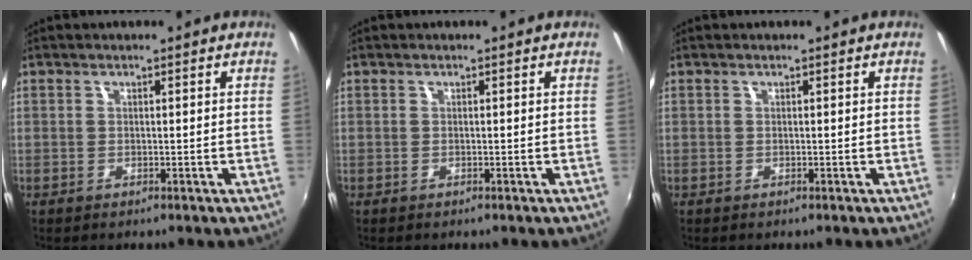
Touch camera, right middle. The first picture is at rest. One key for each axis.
{"total": 0.0}
{"total": 0.0}